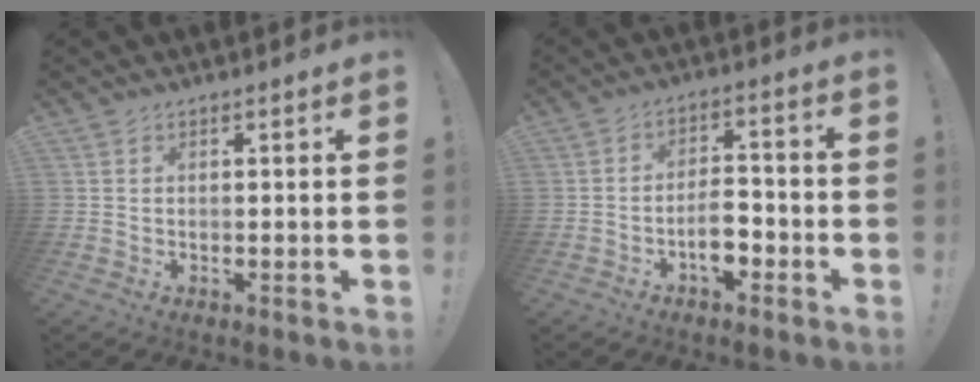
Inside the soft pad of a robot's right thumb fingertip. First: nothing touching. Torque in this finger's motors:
{"motor_torque": [0.10, 0.10, 0.58, -0.53, 0.22]}